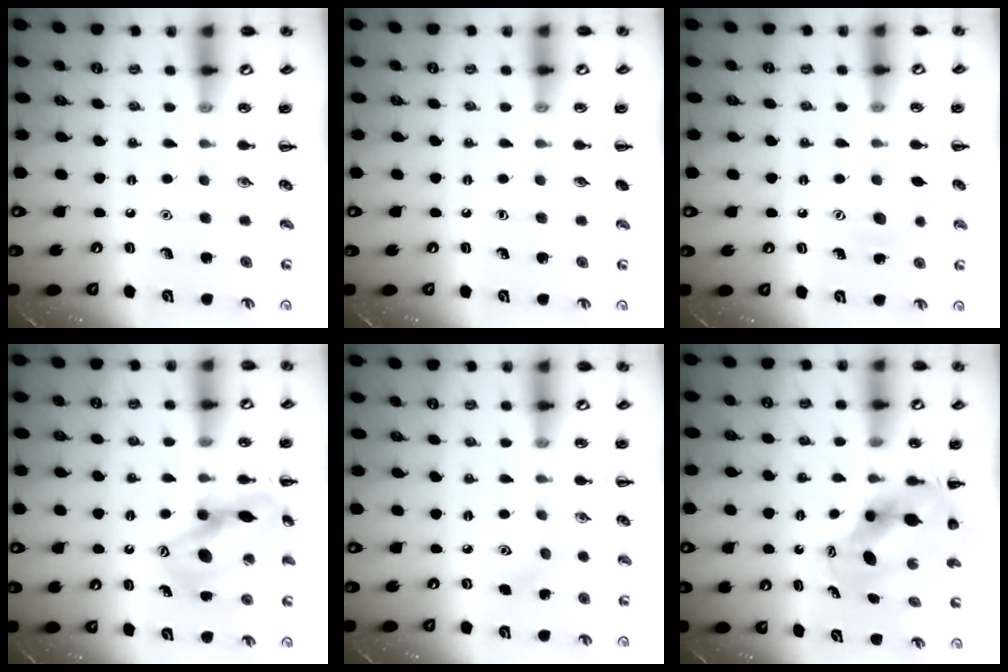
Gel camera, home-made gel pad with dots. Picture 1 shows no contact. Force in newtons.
{"total": 0.0}
{"total": 6.5, "press": 6.3, "slide": 1.6}
{"total": 14.1, "press": 13.7, "slide": 3.3}
{"total": 3.9, "press": 3.8, "slide": 0.9}
{"total": 6.6, "press": 6.5, "slide": 1.3}